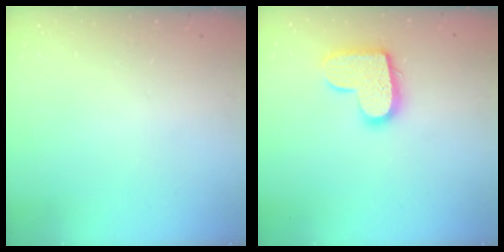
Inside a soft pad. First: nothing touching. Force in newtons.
{"total": 14.6, "press": 14.6, "slide": 0.9}